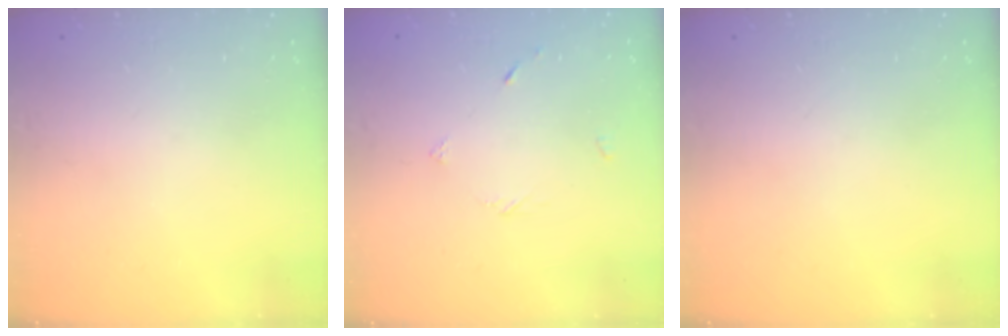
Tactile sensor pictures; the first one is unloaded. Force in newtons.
{"total": 2.0, "press": 2.0, "slide": 0.2}
{"total": 0.0}